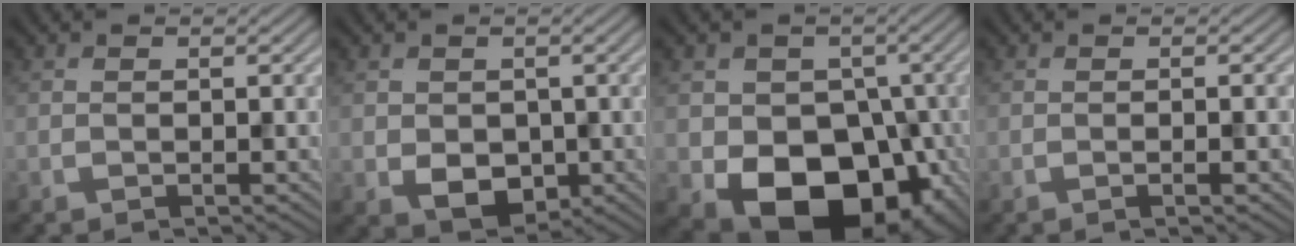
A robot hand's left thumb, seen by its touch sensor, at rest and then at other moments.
{"total": 3.7, "force": [-0.3, 3.0, 2.2], "torque": [-0.063, -0.013, 0.000]}
{"total": 14.1, "force": [-4.8, 10.3, 8.4], "torque": [-0.113, -0.030, -0.083]}
{"total": 1.2, "force": [-0.5, -0.2, 1.0], "torque": [-0.023, 0.000, -0.011]}